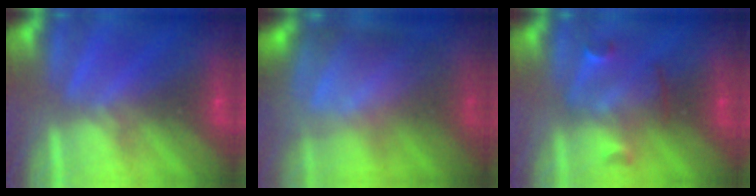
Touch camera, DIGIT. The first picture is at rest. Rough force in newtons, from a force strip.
{"total": 8.4}
{"total": 3.0}